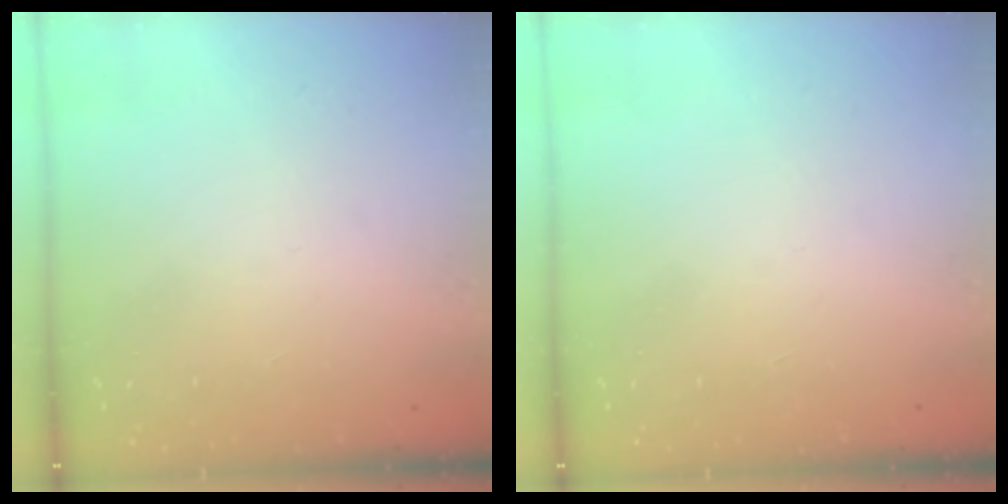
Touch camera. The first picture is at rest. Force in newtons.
{"total": 0.0}